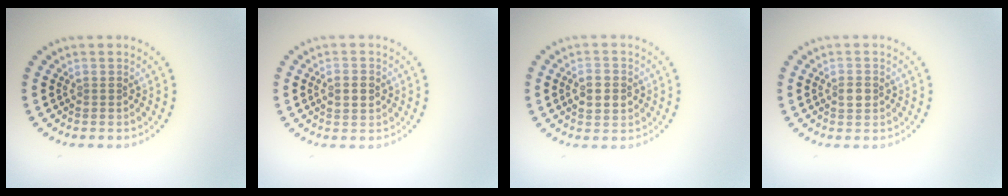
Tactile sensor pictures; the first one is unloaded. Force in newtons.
{"total": 2.6, "press": 2.6, "slide": 0.2}
{"total": 2.8, "press": 2.8, "slide": 0.1}
{"total": 1.5, "press": 1.5, "slide": 0.3}